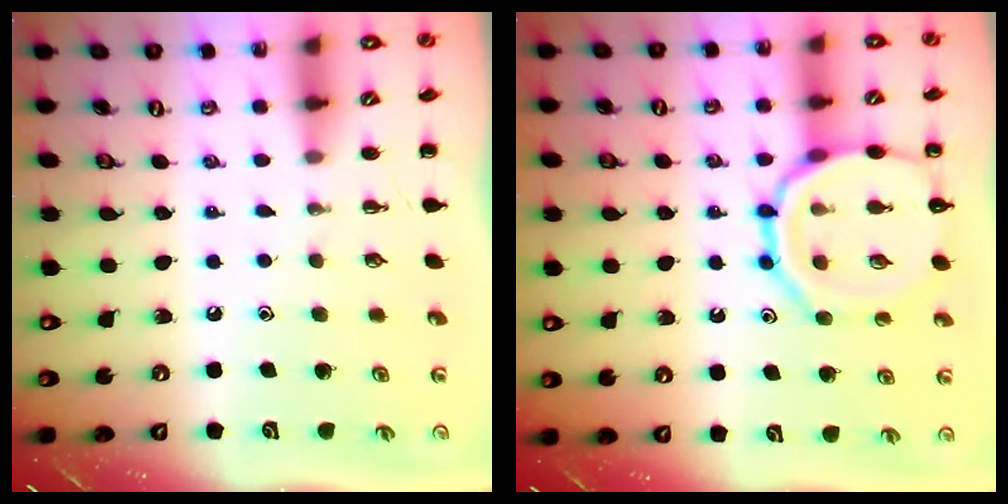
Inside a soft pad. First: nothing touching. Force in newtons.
{"total": 15.2, "press": 15.1, "slide": 1.3}